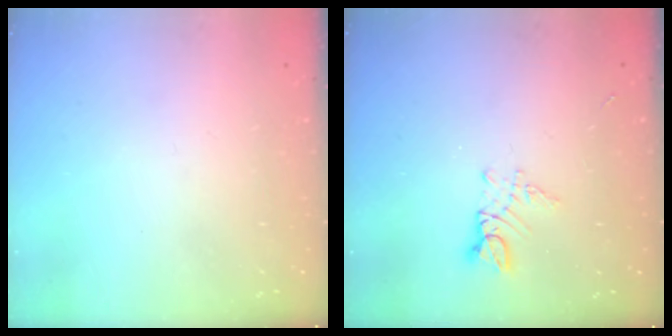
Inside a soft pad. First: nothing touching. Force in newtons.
{"total": 3.5, "press": 3.5, "slide": 0.4}